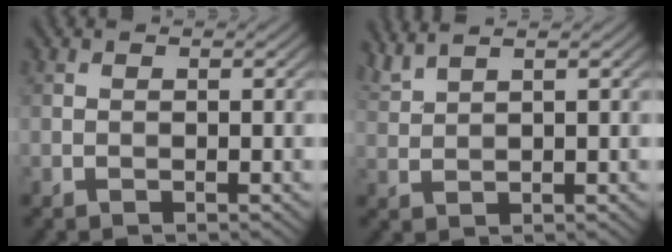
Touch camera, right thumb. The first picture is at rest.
{"total": 3.2, "force": [2.7, 0.4, 1.7], "torque": [-0.035, 0.011, 0.058]}